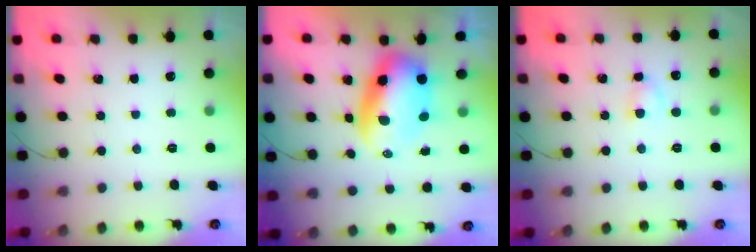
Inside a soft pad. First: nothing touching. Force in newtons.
{"total": 8.9, "press": 8.6, "slide": 2.2}
{"total": 2.8, "press": 2.5, "slide": 1.2}